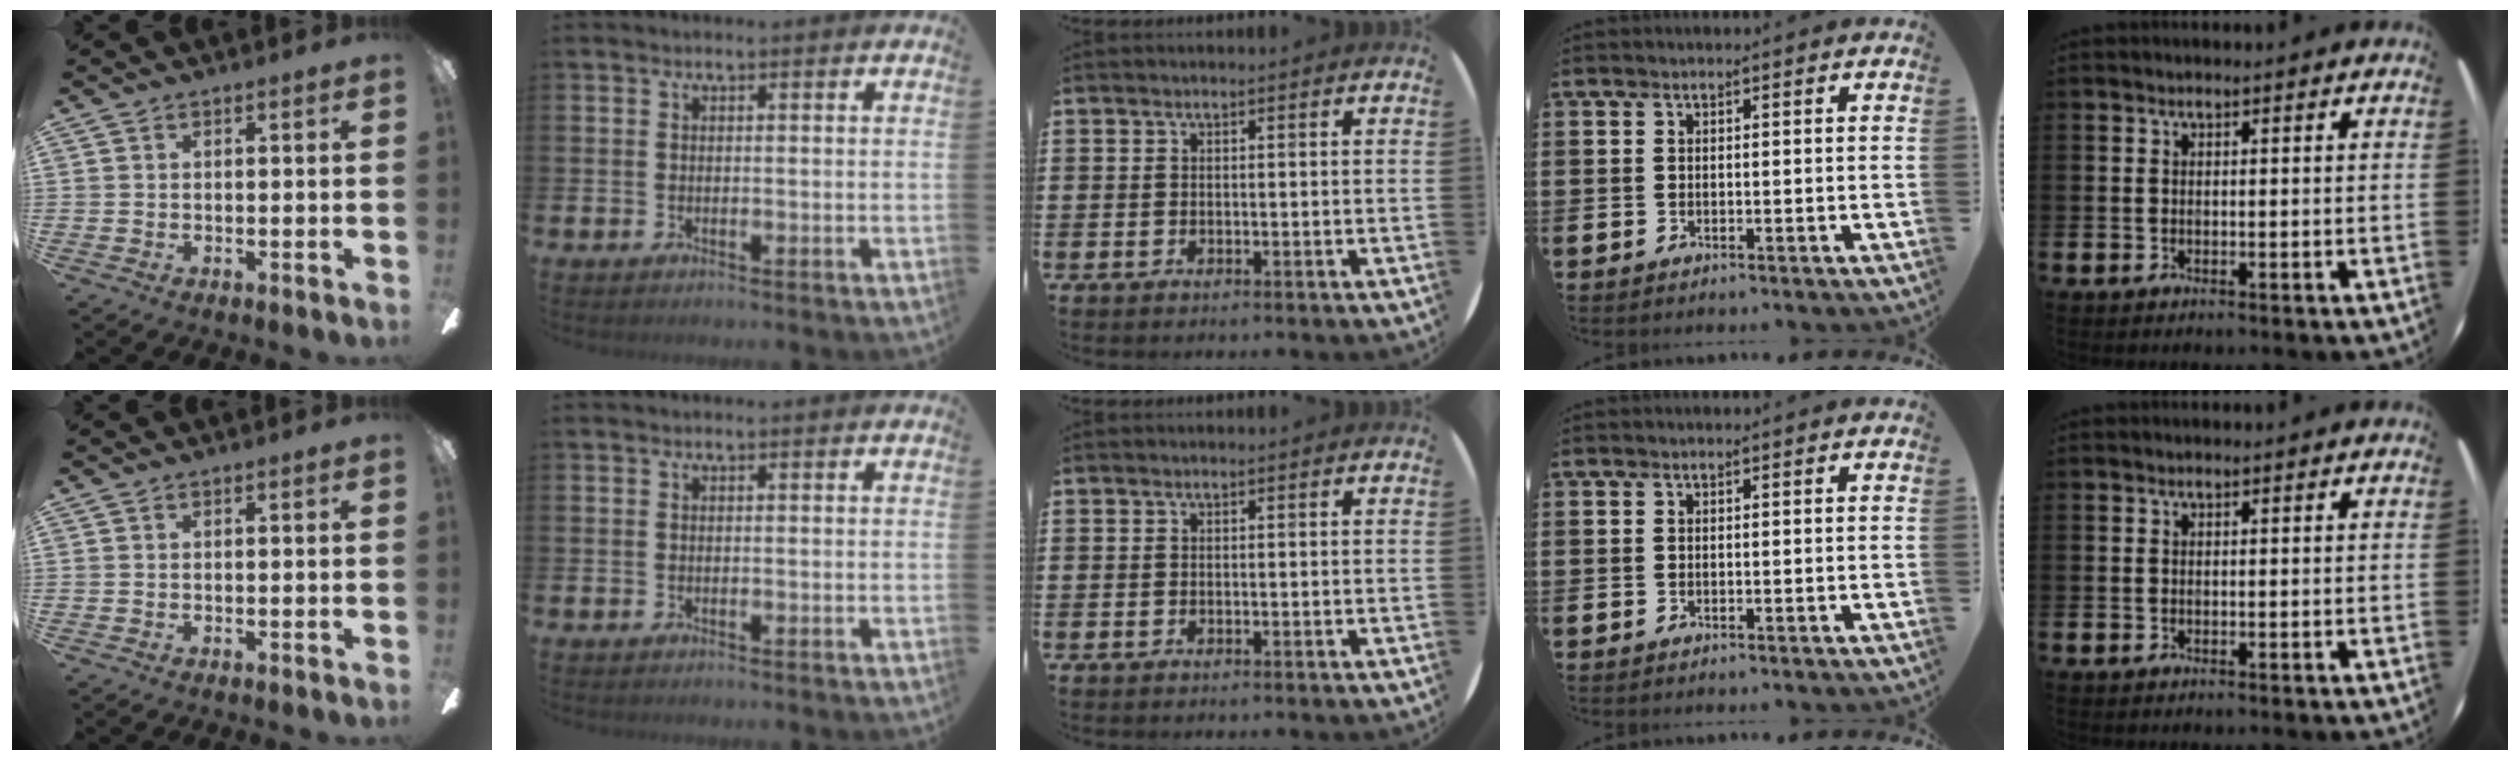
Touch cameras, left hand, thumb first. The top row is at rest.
{}